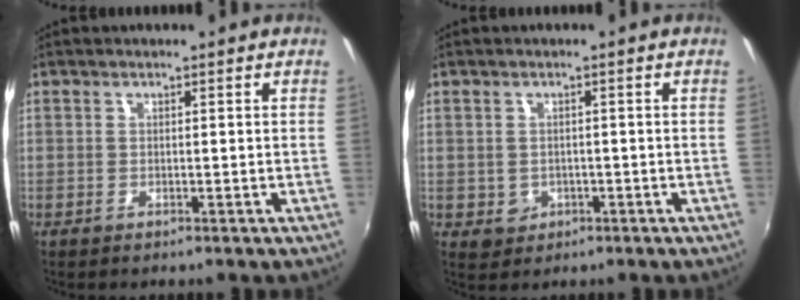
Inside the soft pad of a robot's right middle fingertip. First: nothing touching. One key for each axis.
{"total": 3.3, "fx": -0.8, "fy": 3.1, "fz": 1.0, "tx": -0.023, "ty": -0.002, "tz": -0.005}